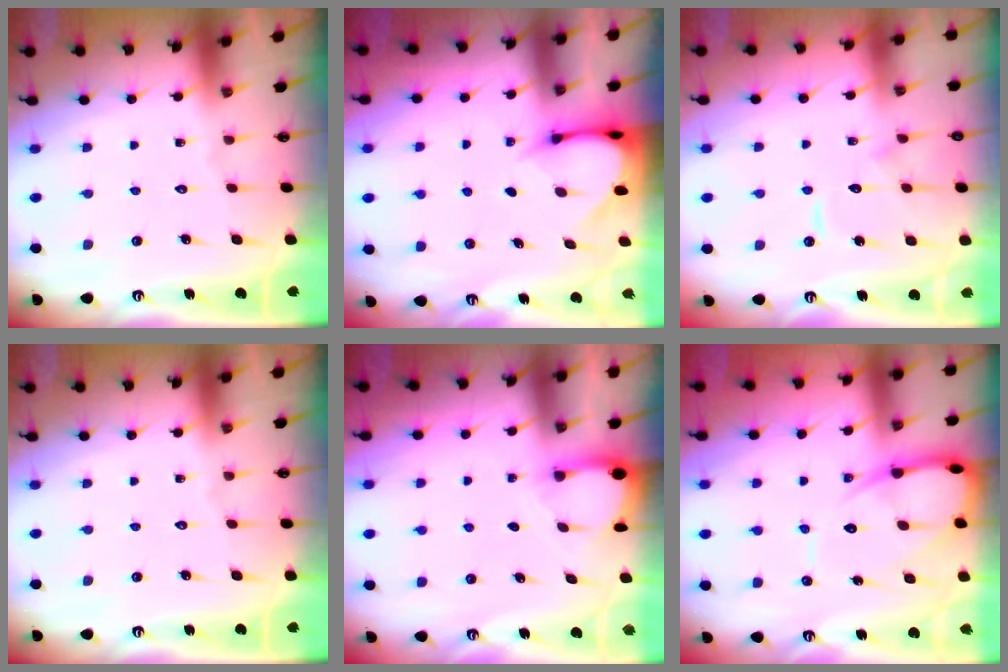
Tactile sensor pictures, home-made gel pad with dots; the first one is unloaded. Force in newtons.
{"total": 3.5, "press": 3.5, "slide": 0.2}
{"total": 9.3, "press": 9.3, "slide": 0.9}
{"total": 0.0}
{"total": 2.8, "press": 2.8, "slide": 0.3}
{"total": 11.0, "press": 10.9, "slide": 1.2}